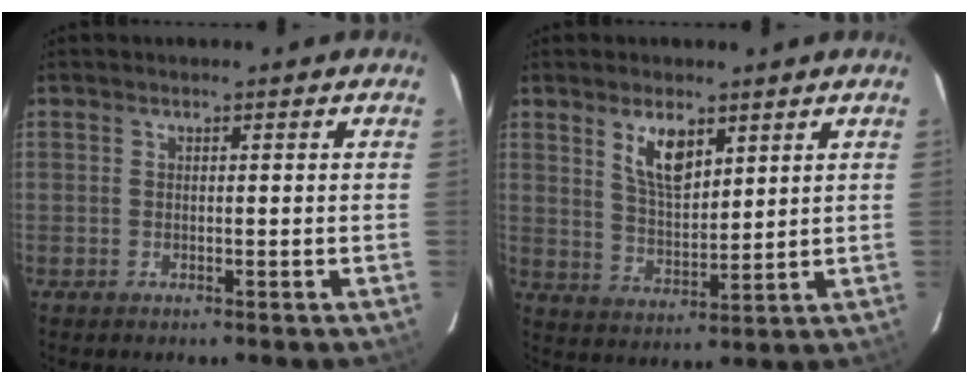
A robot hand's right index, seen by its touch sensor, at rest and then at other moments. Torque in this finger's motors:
{"motor_torque": [0.20, 0.05, 0.19, 0.06]}